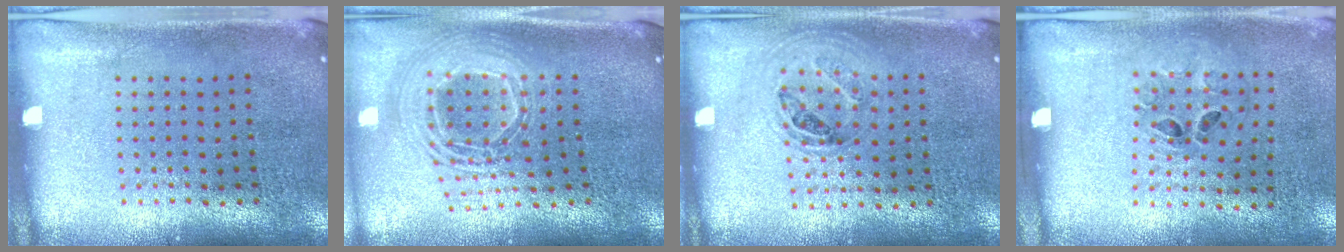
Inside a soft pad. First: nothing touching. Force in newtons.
{"total": 2.3, "press": 1.8, "slide": 1.5}
{"total": 1.0, "press": 0.9, "slide": 0.4}
{"total": 1.3, "press": 0.7, "slide": 1.1}